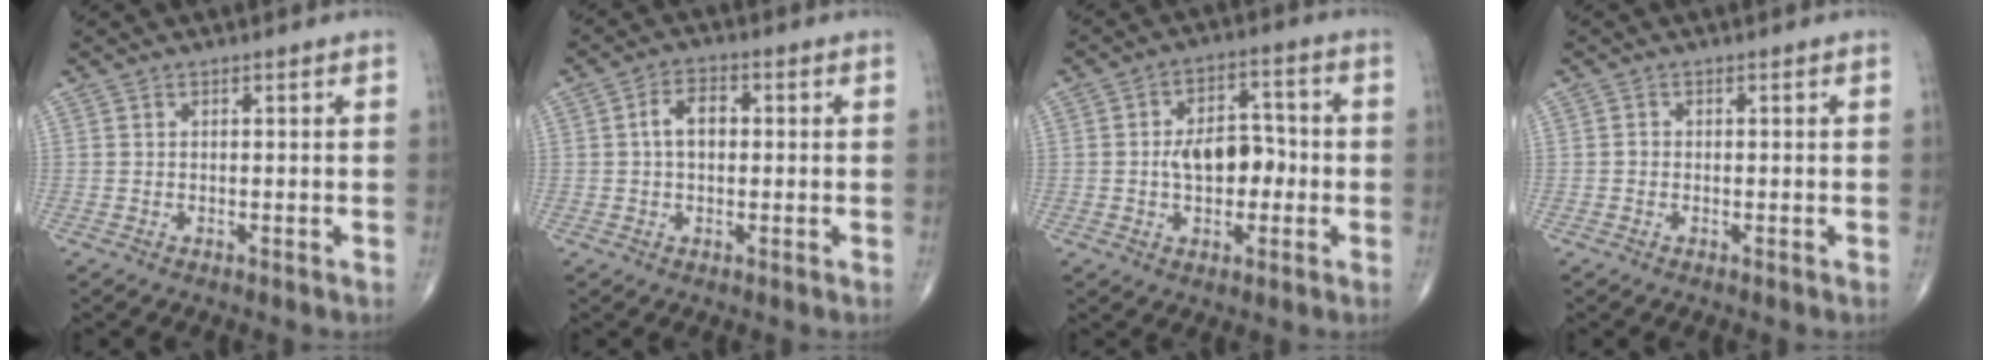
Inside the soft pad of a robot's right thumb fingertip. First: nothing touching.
{"total": 5.1, "force": [0.3, 3.3, 3.9], "torque": [-0.065, 0.017, 0.001]}
{"total": 10.1, "force": [-1.0, 6.3, 7.9], "torque": [-0.098, 0.027, -0.021]}
{"total": 0.7, "force": [-0.2, 0.6, 0.3], "torque": [-0.003, 0.002, -0.007]}